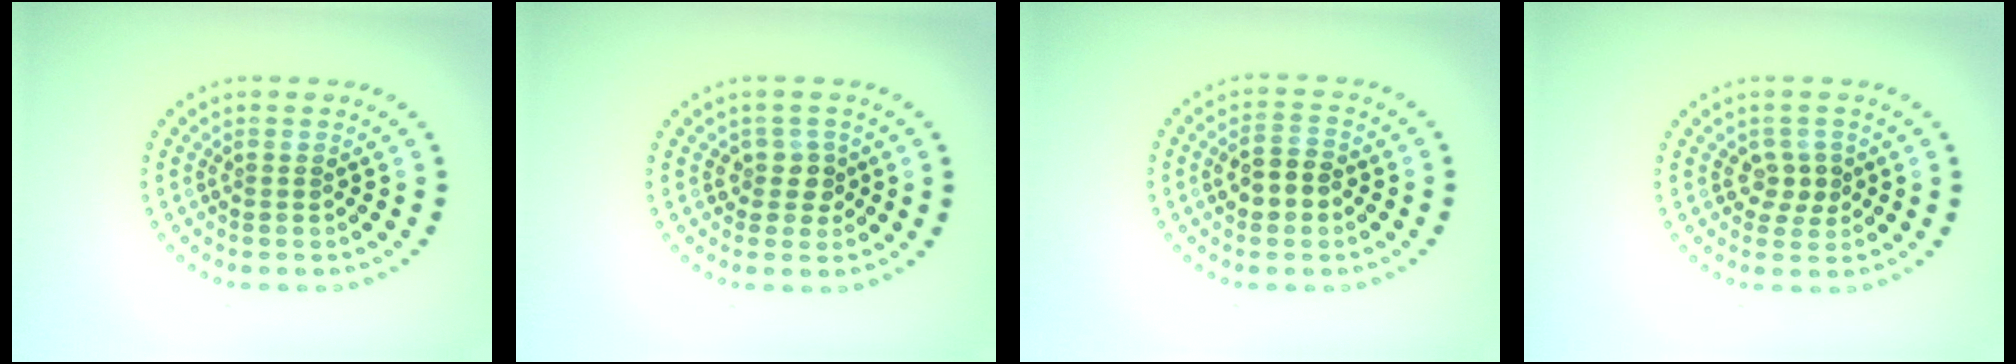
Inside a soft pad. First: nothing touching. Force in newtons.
{"total": 2.0, "press": 1.6, "slide": 1.2}
{"total": 2.9, "press": 2.9, "slide": 0.4}
{"total": 2.1, "press": 1.9, "slide": 0.8}